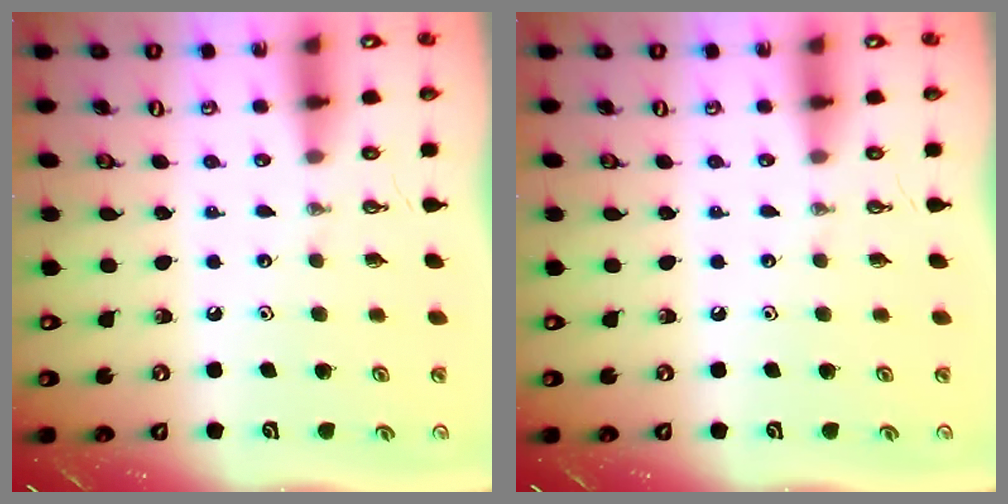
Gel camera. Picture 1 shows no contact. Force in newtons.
{"total": 0.0}